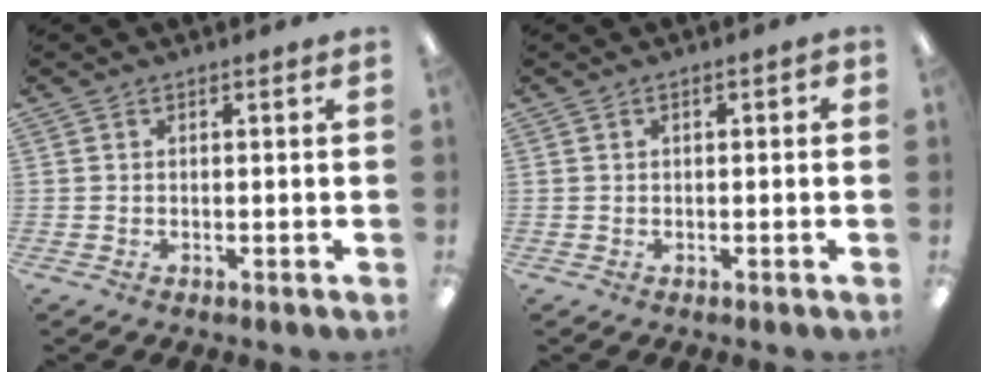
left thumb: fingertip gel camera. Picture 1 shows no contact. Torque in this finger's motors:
{"motor_torque": [-0.08, 0.00, -0.04, 0.20, -0.02]}